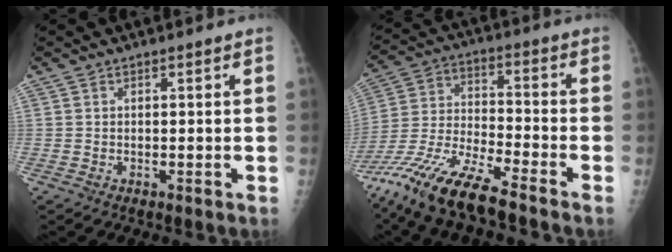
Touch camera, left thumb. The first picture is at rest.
{"total": 15.8, "force": [-12.2, 2.6, 9.8], "torque": [-0.210, 0.029, -0.233]}